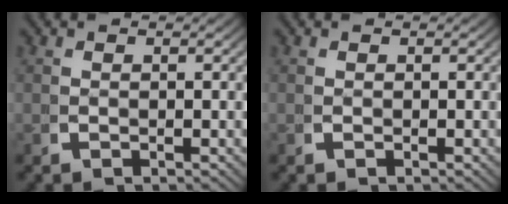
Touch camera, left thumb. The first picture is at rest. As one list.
[{"total": 0.0}]